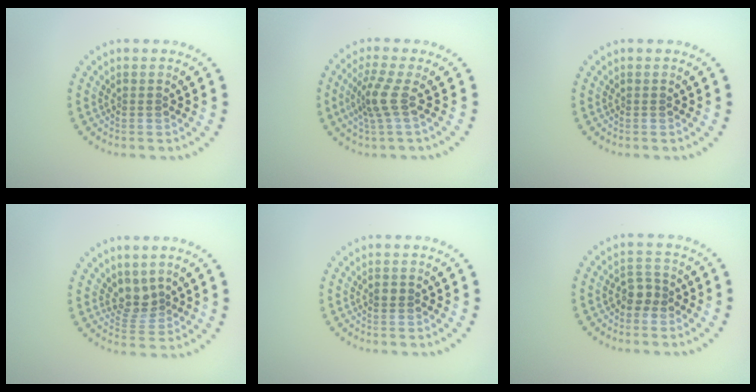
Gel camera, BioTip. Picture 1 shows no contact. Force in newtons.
{"total": 2.8, "press": 2.0, "slide": 1.9}
{"total": 0.0}
{"total": 2.5, "press": 1.8, "slide": 1.7}
{"total": 1.0, "press": 1.0, "slide": 0.2}
{"total": 2.0, "press": 1.8, "slide": 0.9}